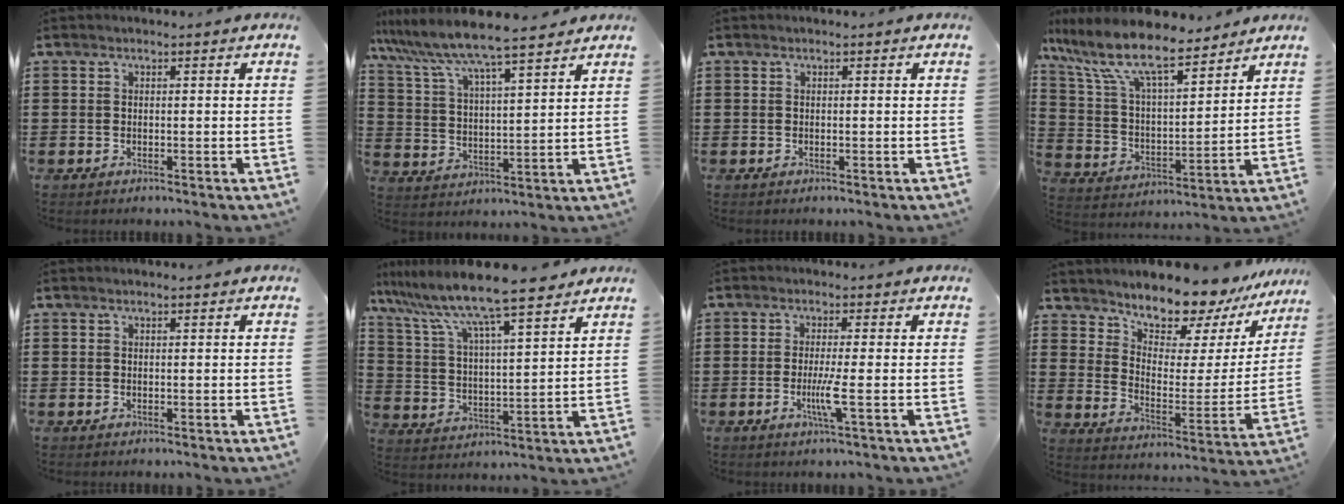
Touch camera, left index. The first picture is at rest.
{"total": 7.3, "force": [6.6, -0.1, 3.0], "torque": [-0.087, -0.038, 0.111]}
{"total": 0.0}
{"total": 11.6, "force": [9.2, 2.5, 6.7], "torque": [-0.170, -0.049, 0.156]}
{"total": 0.0}
{"total": 9.7, "force": [8.4, -0.1, 4.7], "torque": [-0.123, -0.046, 0.141]}
{"total": 4.2, "force": [-1.1, -0.5, 4.1], "torque": [-0.076, -0.015, -0.025]}
{"total": 9.5, "force": [9.1, 2.0, 1.8], "torque": [-0.056, -0.081, 0.160]}